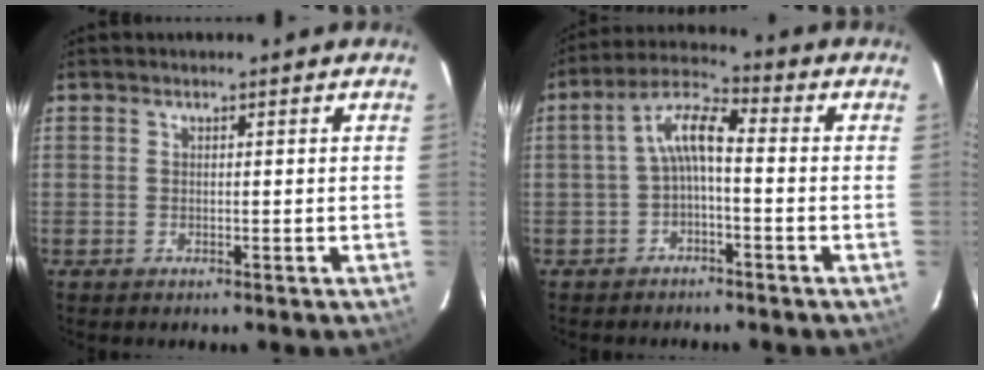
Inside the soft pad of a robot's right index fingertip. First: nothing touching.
{"total": 6.1, "force": [-1.5, 2.0, 5.6], "torque": [-0.124, 0.022, -0.030]}